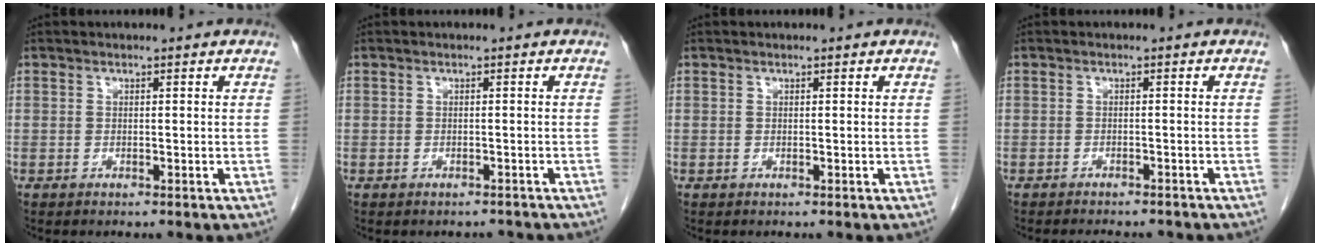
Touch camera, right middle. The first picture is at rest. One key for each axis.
{"total": 1.7, "fx": -1.5, "fy": 0.7, "fz": -0.2, "tx": 0.002, "ty": 0.001, "tz": -0.022}
{"total": 0.0}
{"total": 5.9, "fx": -5.4, "fy": 1.6, "fz": 1.8, "tx": -0.021, "ty": -0.002, "tz": -0.065}